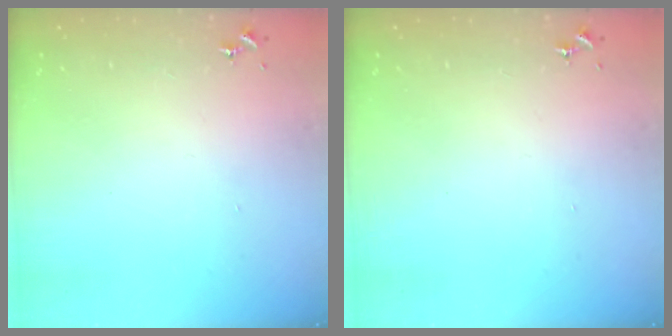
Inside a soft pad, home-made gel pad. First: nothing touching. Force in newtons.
{"total": 0.0}